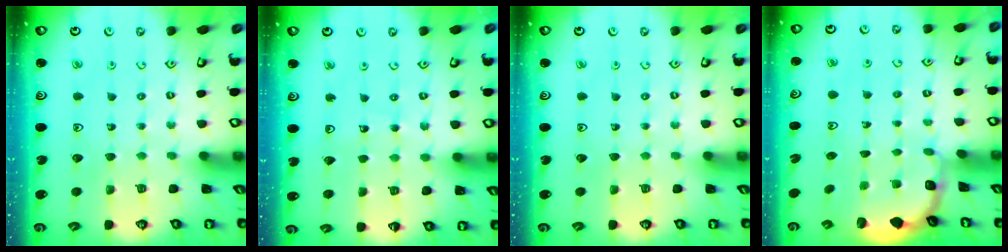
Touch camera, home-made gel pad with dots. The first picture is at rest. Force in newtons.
{"total": 5.1, "press": 5.1, "slide": 0.7}
{"total": 0.0}
{"total": 1.8, "press": 1.6, "slide": 0.7}